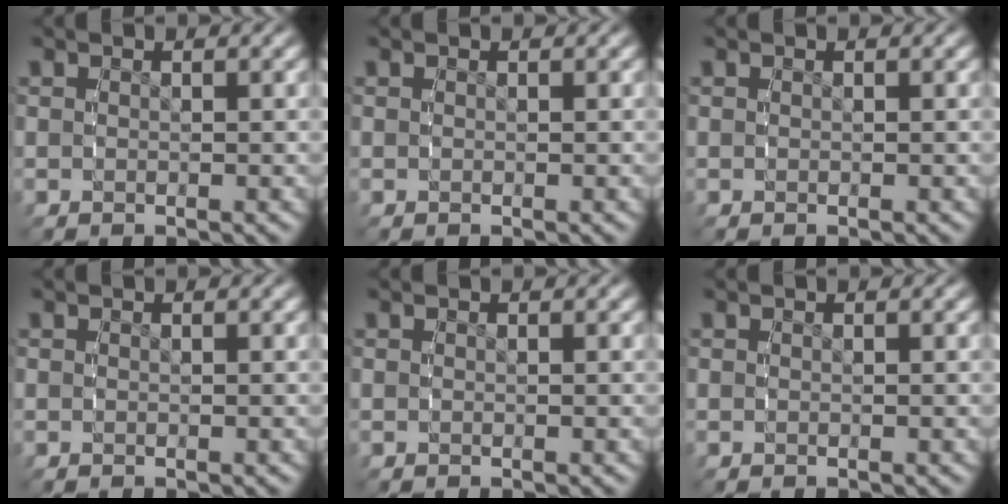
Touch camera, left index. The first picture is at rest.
{"total": 0.0}
{"total": 0.0}
{"total": 0.0}
{"total": 0.0}
{"total": 0.0}